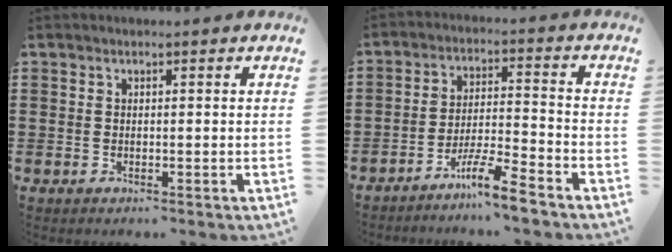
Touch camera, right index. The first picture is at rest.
{"total": 7.2, "force": [-6.0, -0.1, 4.0], "torque": [-0.085, -0.004, -0.116]}